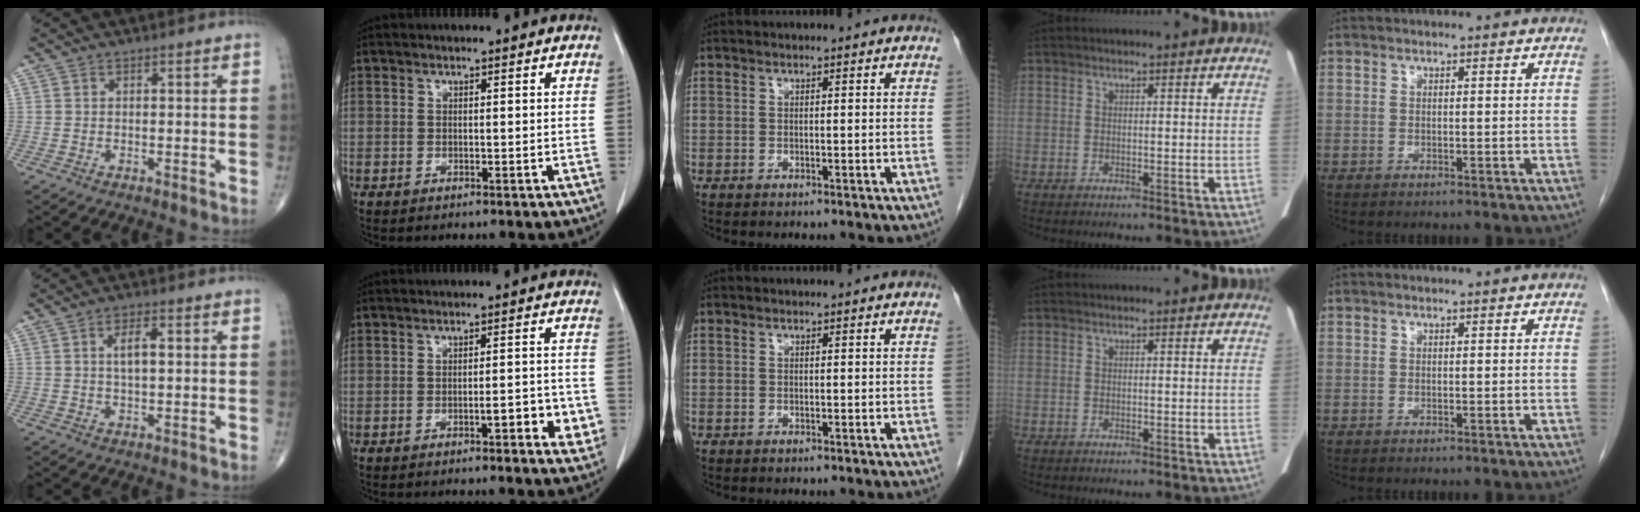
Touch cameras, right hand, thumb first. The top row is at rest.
{"thumb": {"total": 4.5, "force": [0.8, 1.9, 4.0], "torque": [-0.068, 0.002, 0.013]}, "index": {"total": 5.3, "force": [-2.0, 1.3, 4.7], "torque": [-0.055, 0.003, -0.023]}}